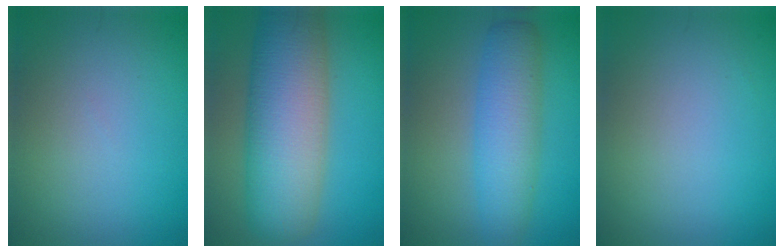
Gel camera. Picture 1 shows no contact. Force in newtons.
{"total": 11.7, "press": 11.7, "slide": 0.5}
{"total": 5.6, "press": 5.6, "slide": 0.2}
{"total": 0.0}